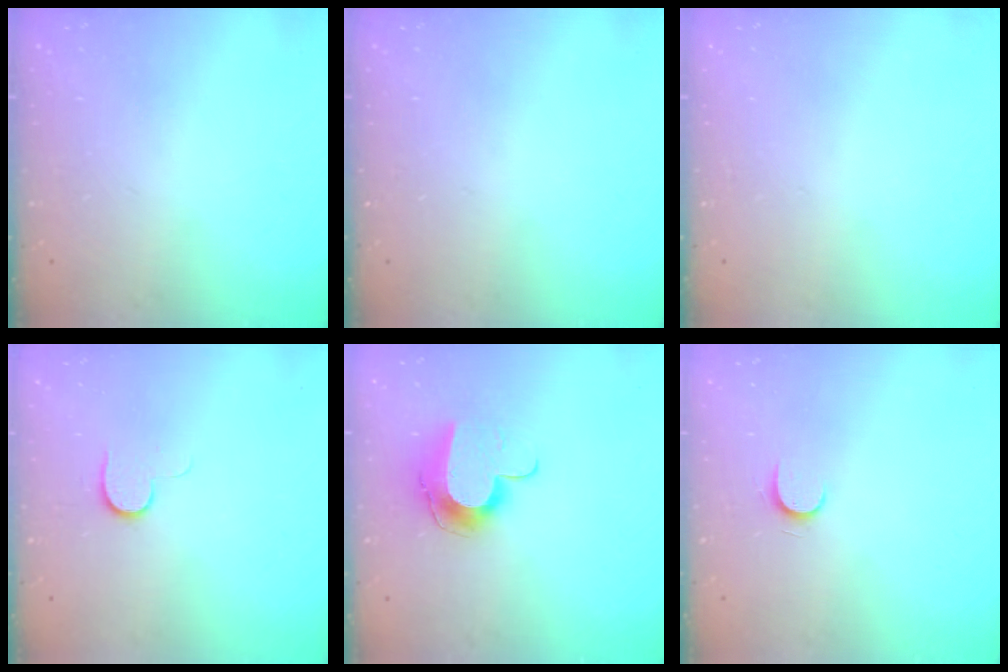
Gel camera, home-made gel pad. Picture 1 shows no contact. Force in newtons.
{"total": 0.0}
{"total": 0.0}
{"total": 5.3, "press": 5.3, "slide": 0.5}
{"total": 10.7, "press": 10.7, "slide": 0.5}
{"total": 5.2, "press": 5.2, "slide": 0.6}